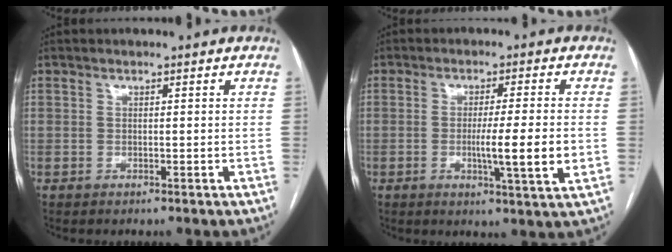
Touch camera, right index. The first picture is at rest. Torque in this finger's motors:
{"motor_torque": [1.71, 0.10, 0.57, 0.14]}